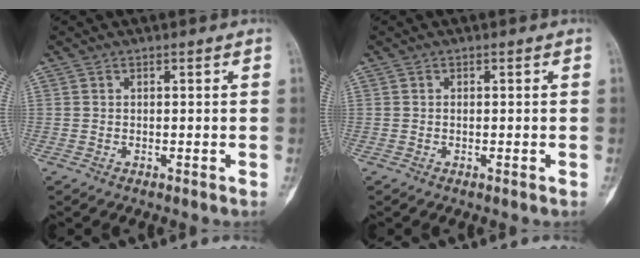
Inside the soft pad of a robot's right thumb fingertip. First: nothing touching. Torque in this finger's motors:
{"motor_torque": [-0.32, 0.06, -0.37, 0.25, -0.24]}